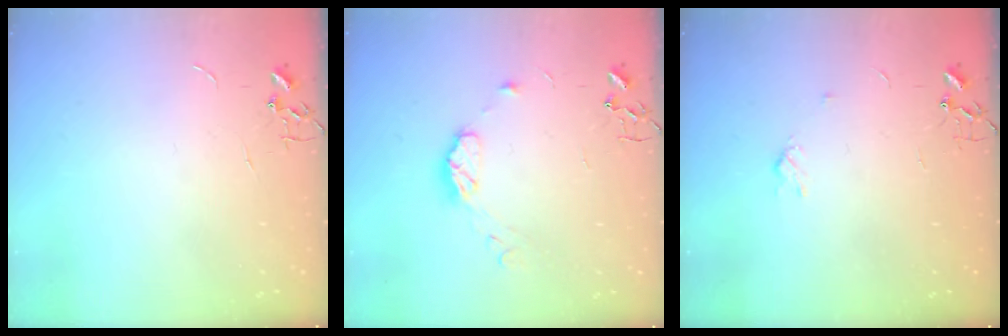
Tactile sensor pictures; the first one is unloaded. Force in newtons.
{"total": 8.0, "press": 8.0, "slide": 0.6}
{"total": 2.9, "press": 2.9, "slide": 0.5}